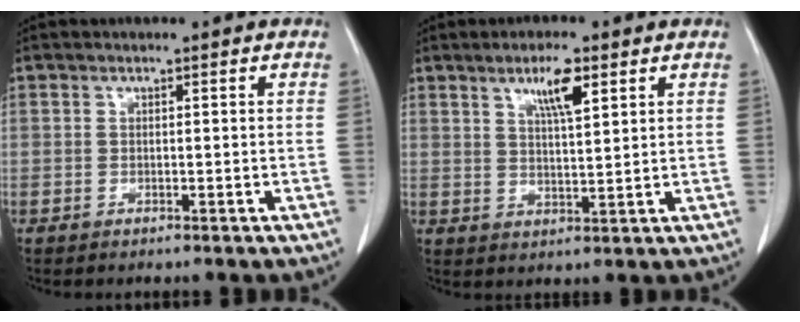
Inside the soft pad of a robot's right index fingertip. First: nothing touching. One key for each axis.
{"total": 5.6, "fx": 3.1, "fy": 0.9, "fz": 4.6, "tx": -0.083, "ty": 0.000, "tz": 0.053}